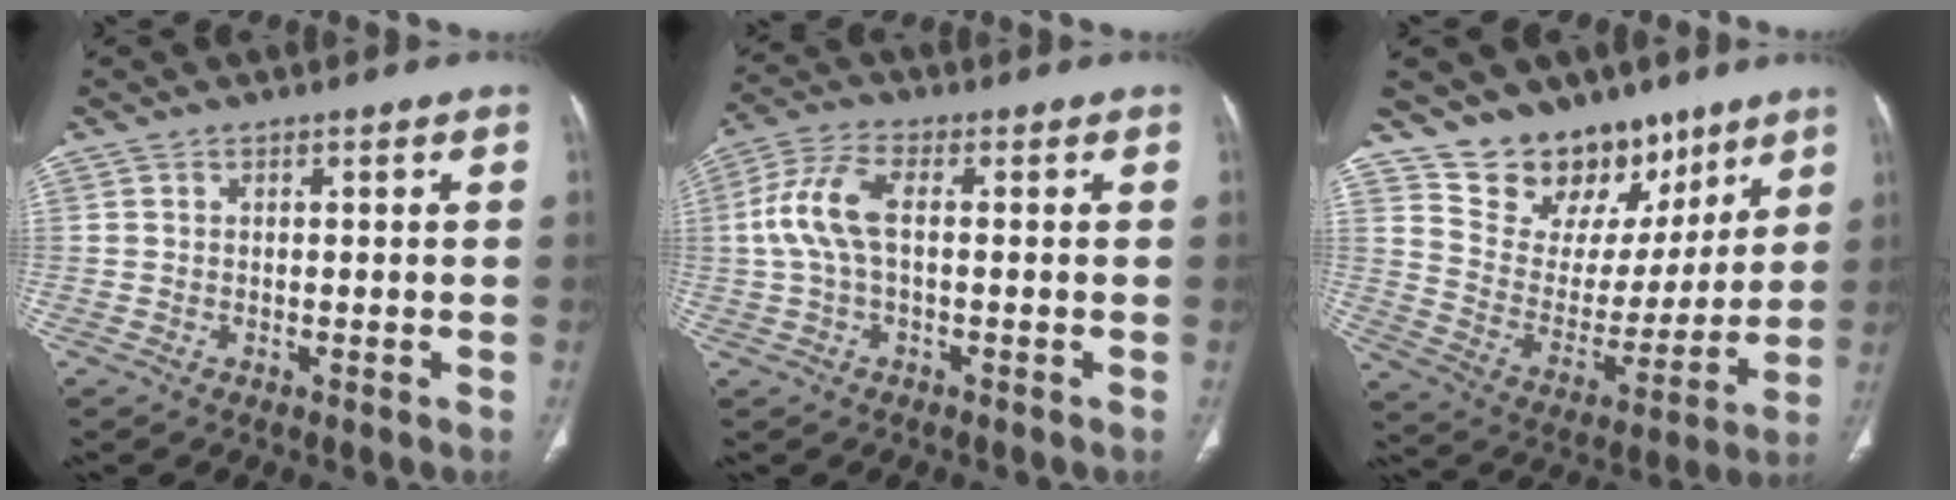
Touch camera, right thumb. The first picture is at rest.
{"total": 8.3, "force": [0.3, 3.7, 7.4], "torque": [-0.181, 0.022, 0.004]}
{"total": 17.4, "force": [12.6, 10.5, 5.6], "torque": [-0.023, -0.082, 0.221]}